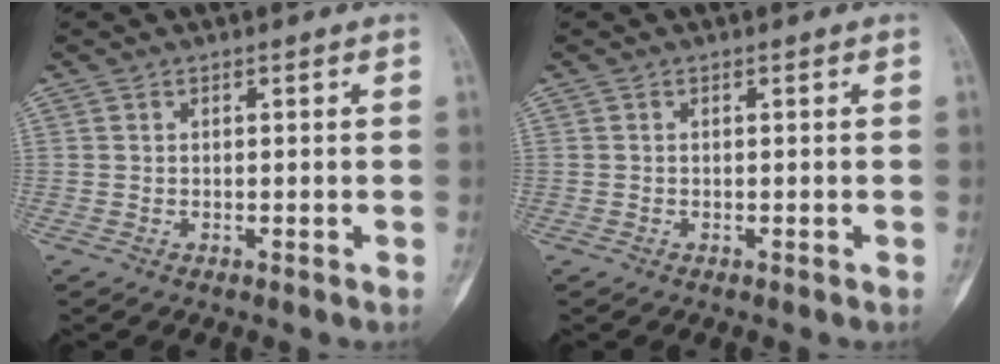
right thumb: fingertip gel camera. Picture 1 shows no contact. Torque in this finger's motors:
{"motor_torque": [2.42, 2.59, 2.42, -0.36, 0.15]}